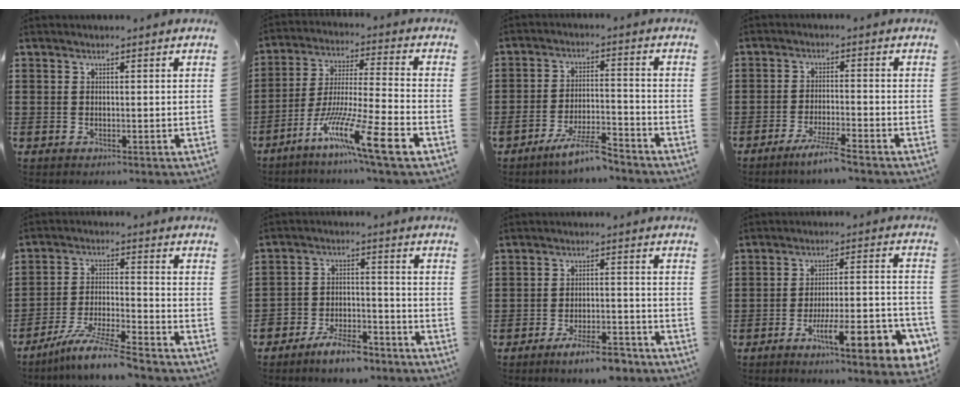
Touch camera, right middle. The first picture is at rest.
{"total": 12.4, "force": [-7.8, 0.3, 9.7], "torque": [-0.192, -0.008, -0.153]}
{"total": 6.9, "force": [-5.6, 0.7, 3.8], "torque": [-0.080, -0.005, -0.107]}
{"total": 4.2, "force": [-3.4, -0.2, 2.5], "torque": [-0.053, -0.009, -0.063]}
{"total": 8.2, "force": [-7.2, -0.4, 4.0], "torque": [-0.084, -0.012, -0.140]}
{"total": 6.5, "force": [-6.0, 1.5, 1.9], "torque": [-0.042, 0.009, -0.118]}
{"total": 5.6, "force": [-4.5, 0.7, 3.2], "torque": [-0.056, 0.000, -0.083]}
{"total": 10.5, "force": [-6.1, 1.9, 8.3], "torque": [-0.127, -0.001, -0.109]}